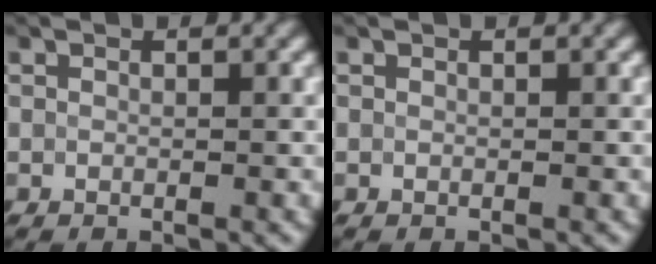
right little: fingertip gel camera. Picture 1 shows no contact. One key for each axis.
{"total": 0.0}